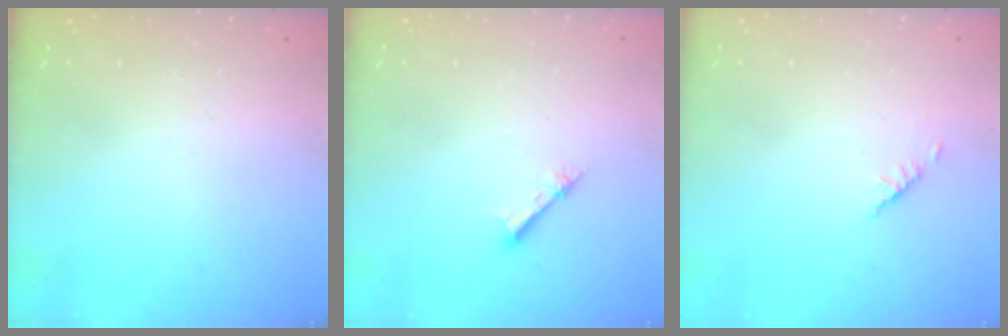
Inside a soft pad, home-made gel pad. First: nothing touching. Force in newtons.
{"total": 1.5, "press": 1.5, "slide": 0.1}
{"total": 1.9, "press": 1.8, "slide": 0.5}